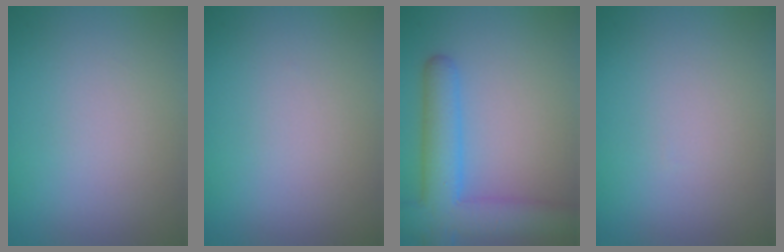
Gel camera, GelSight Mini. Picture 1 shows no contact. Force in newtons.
{"total": 0.0}
{"total": 6.8, "press": 6.8, "slide": 0.4}
{"total": 0.0}